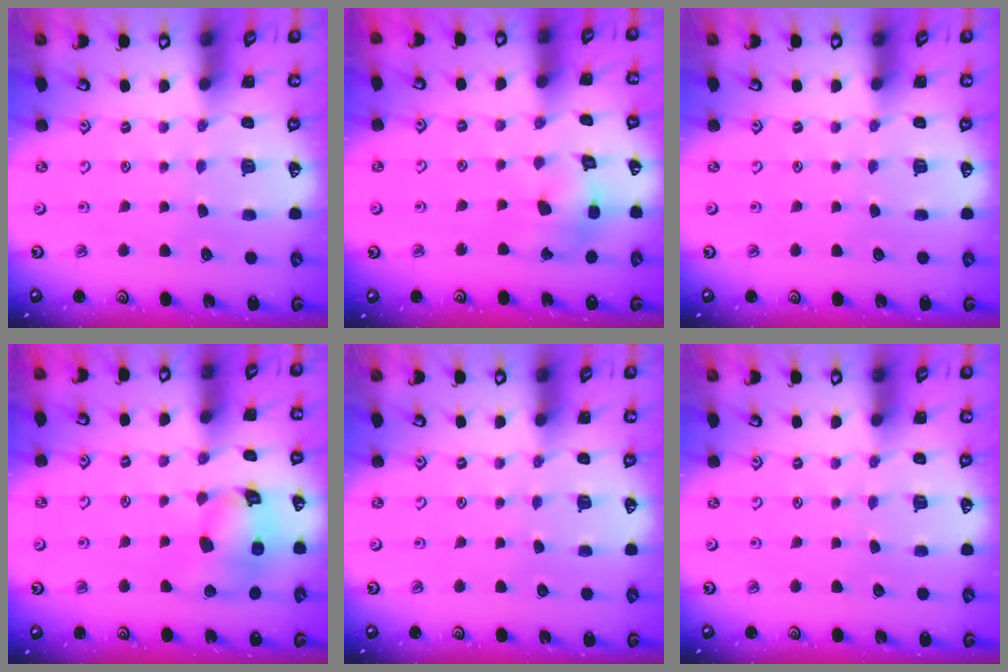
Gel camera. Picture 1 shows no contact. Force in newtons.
{"total": 12.5, "press": 12.4, "slide": 1.9}
{"total": 0.0}
{"total": 13.0, "press": 12.9, "slide": 1.5}
{"total": 0.0}
{"total": 0.0}